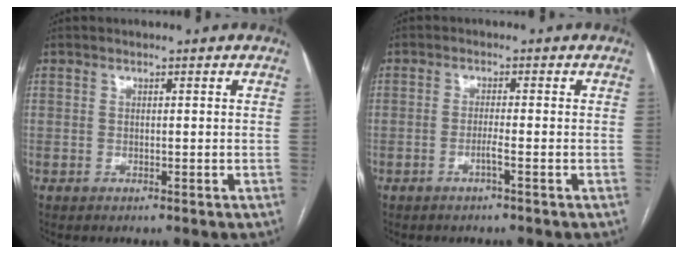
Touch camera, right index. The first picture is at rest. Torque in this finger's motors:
{"motor_torque": [-0.25, 0.02, -0.05, -0.01]}